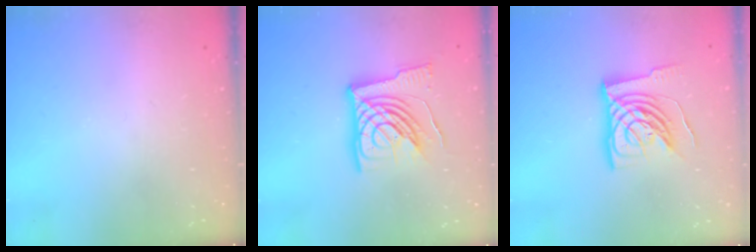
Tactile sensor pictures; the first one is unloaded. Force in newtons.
{"total": 16.7, "press": 16.6, "slide": 1.8}
{"total": 13.2, "press": 13.1, "slide": 1.6}